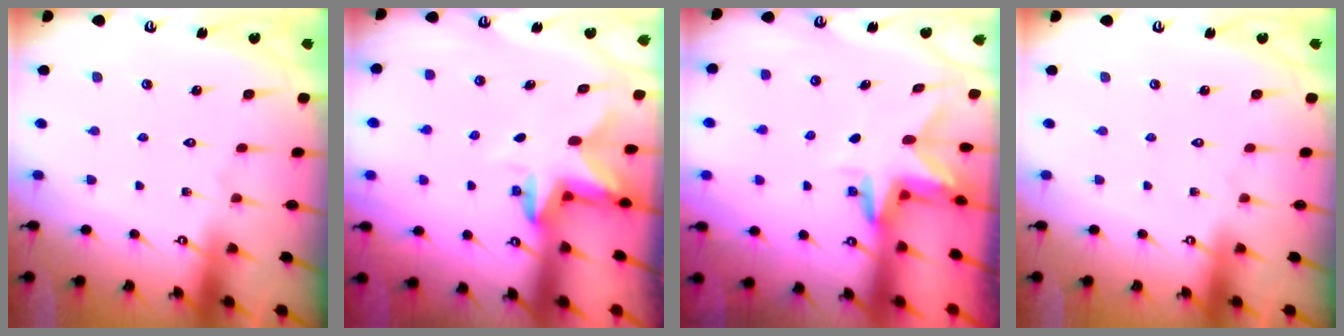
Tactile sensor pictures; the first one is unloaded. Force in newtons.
{"total": 2.6, "press": 2.5, "slide": 0.5}
{"total": 2.9, "press": 2.9, "slide": 0.2}
{"total": 0.0}